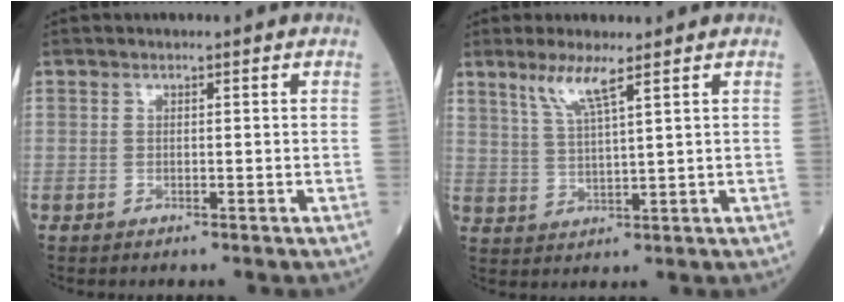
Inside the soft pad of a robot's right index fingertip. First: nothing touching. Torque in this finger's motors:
{"motor_torque": [0.09, 0.15, 0.08, 0.07]}